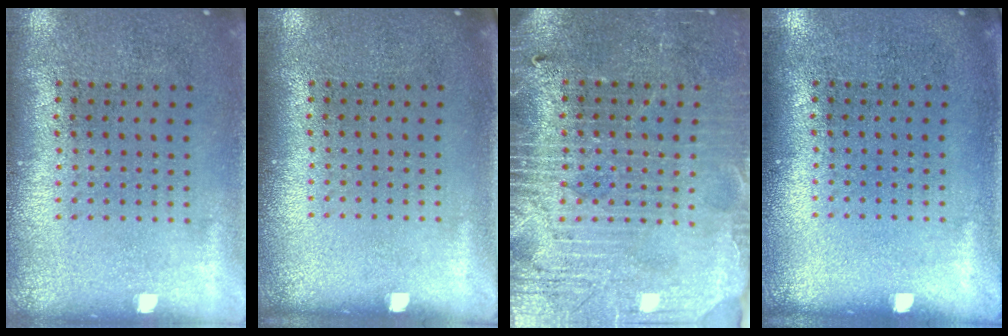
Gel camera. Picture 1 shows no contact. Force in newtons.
{"total": 0.0}
{"total": 3.8, "press": 3.6, "slide": 1.3}
{"total": 0.0}